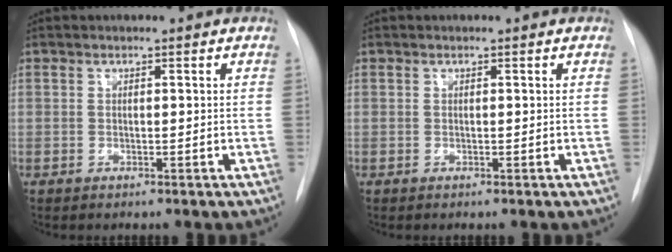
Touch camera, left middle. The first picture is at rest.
{"total": 0.0}